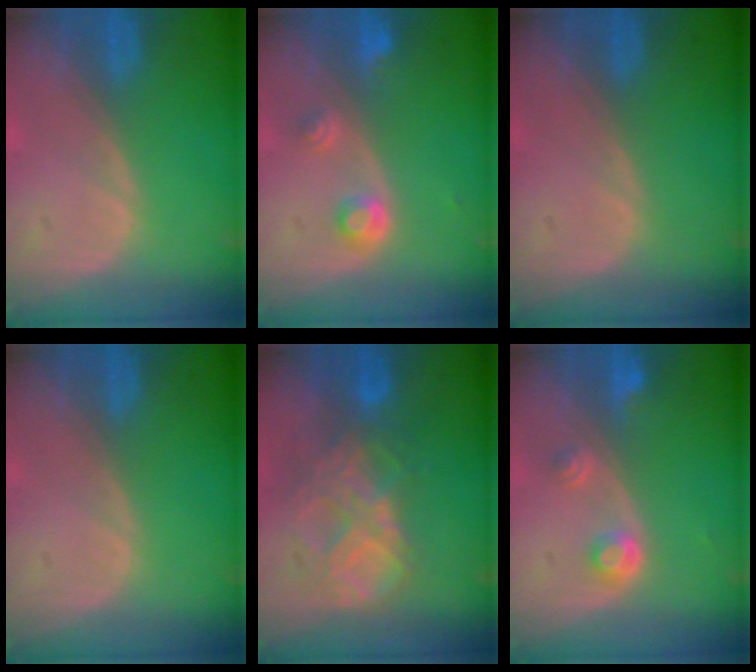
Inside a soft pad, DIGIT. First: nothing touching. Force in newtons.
{"total": 2.9, "press": 2.9, "slide": 0.5}
{"total": 0.0}
{"total": 0.0}
{"total": 9.0, "press": 7.7, "slide": 4.6}
{"total": 3.0, "press": 2.8, "slide": 0.9}